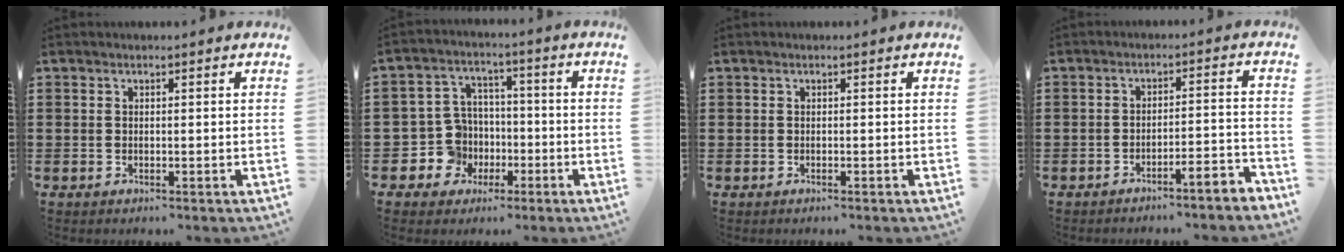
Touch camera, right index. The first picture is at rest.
{"total": 7.5, "force": [-1.6, 7.1, 1.9], "torque": [-0.080, 0.011, -0.026]}
{"total": 0.0}
{"total": 3.7, "force": [-3.5, -0.2, 1.3], "torque": [-0.025, -0.003, -0.071]}